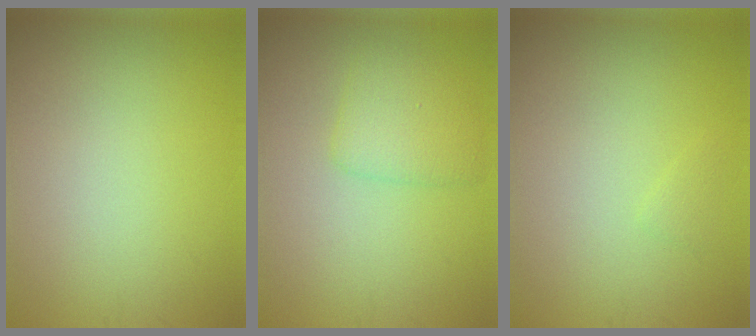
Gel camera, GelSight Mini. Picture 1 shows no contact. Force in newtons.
{"total": 2.5, "press": 2.5, "slide": 0.1}
{"total": 0.5, "press": 0.5, "slide": 0.0}